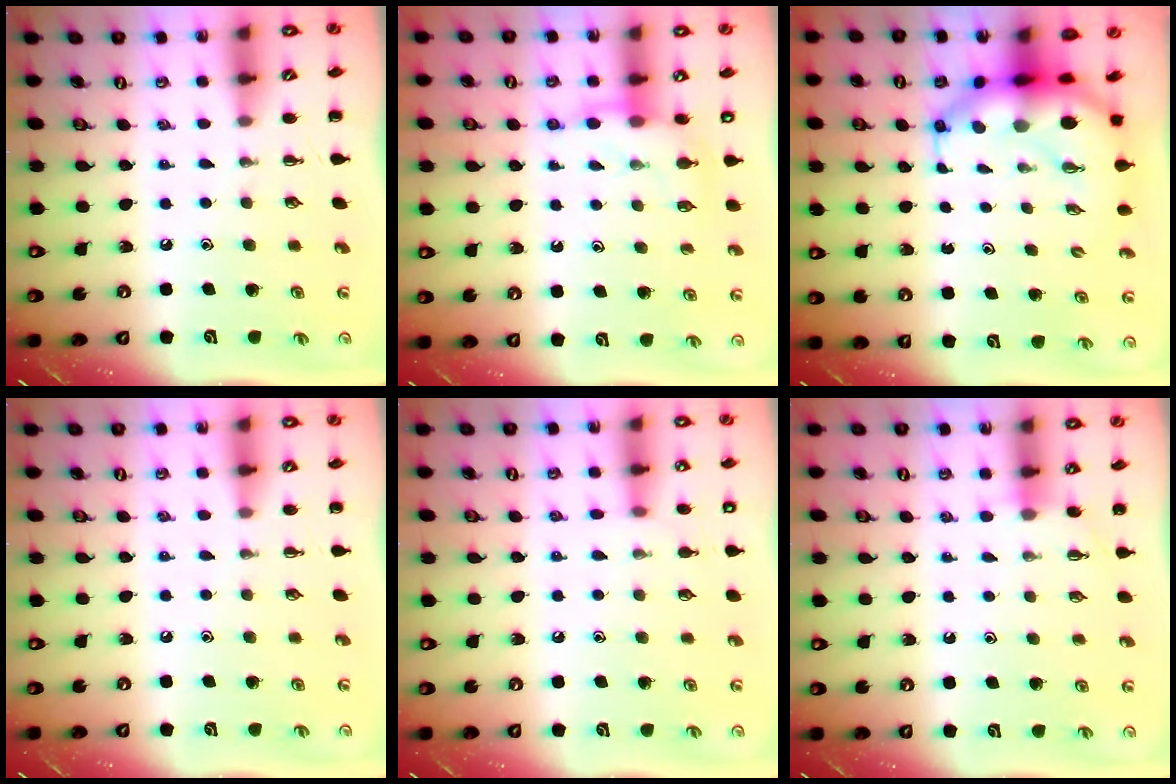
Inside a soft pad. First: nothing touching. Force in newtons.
{"total": 9.2, "press": 9.2, "slide": 0.6}
{"total": 7.9, "press": 7.6, "slide": 2.1}
{"total": 4.1, "press": 3.8, "slide": 1.6}
{"total": 7.2, "press": 6.7, "slide": 2.4}
{"total": 4.3, "press": 4.1, "slide": 1.2}